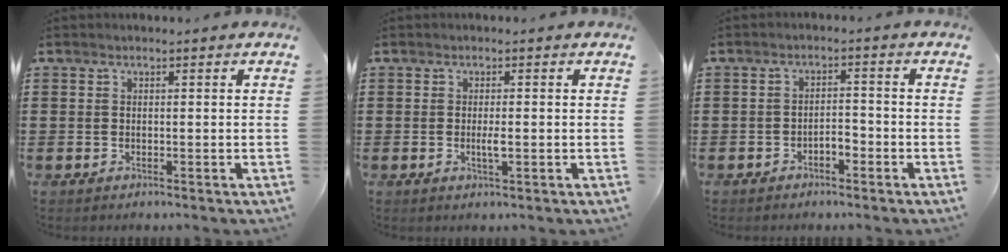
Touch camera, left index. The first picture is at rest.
{"total": 1.9, "force": [-0.3, 0.3, 1.9], "torque": [-0.035, -0.001, -0.005]}
{"total": 2.3, "force": [-1.8, 0.9, 1.1], "torque": [-0.025, 0.005, -0.038]}